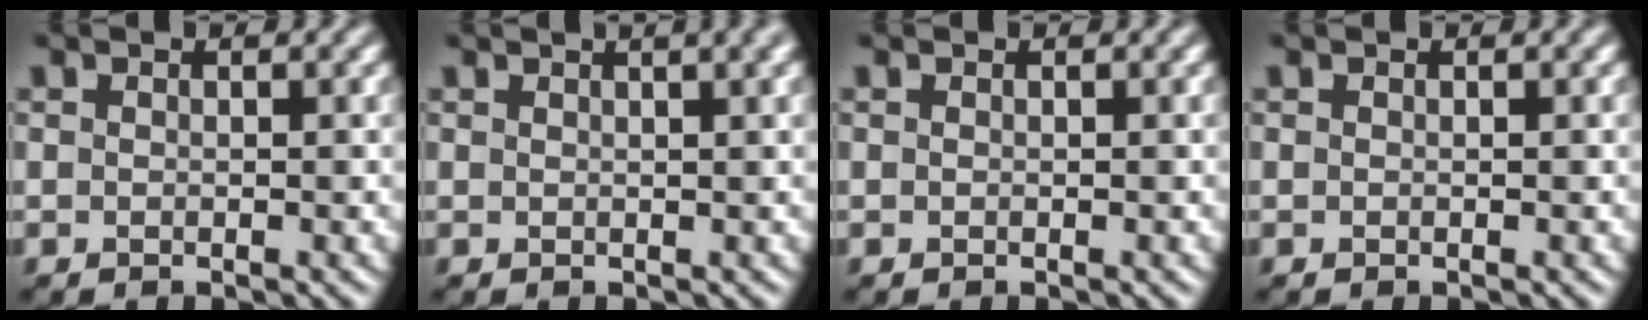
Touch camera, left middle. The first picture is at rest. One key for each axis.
{"total": 5.9, "fx": 3.5, "fy": 2.4, "fz": 4.2, "tx": -0.031, "ty": 0.036, "tz": 0.014}
{"total": 0.0}
{"total": 0.0}